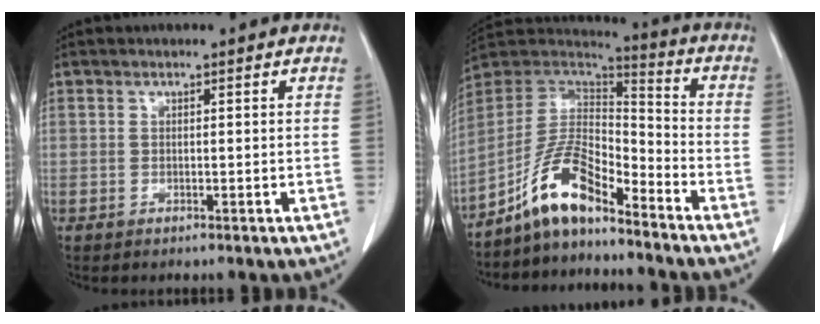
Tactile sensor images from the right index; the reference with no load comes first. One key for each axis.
{"total": 11.0, "fx": -8.0, "fy": 3.0, "fz": 6.9, "tx": -0.146, "ty": 0.025, "tz": -0.153}